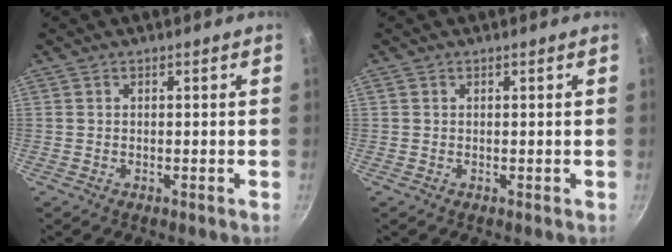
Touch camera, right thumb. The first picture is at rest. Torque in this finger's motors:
{"motor_torque": [-0.44, 0.24, 0.45, 0.01, -0.03]}